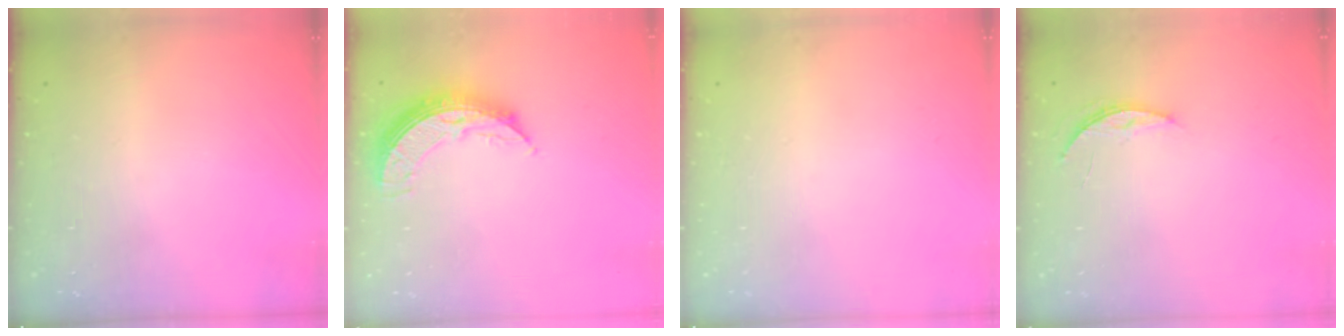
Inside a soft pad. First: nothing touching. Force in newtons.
{"total": 8.7, "press": 8.6, "slide": 0.9}
{"total": 0.0}
{"total": 3.9, "press": 3.9, "slide": 0.4}